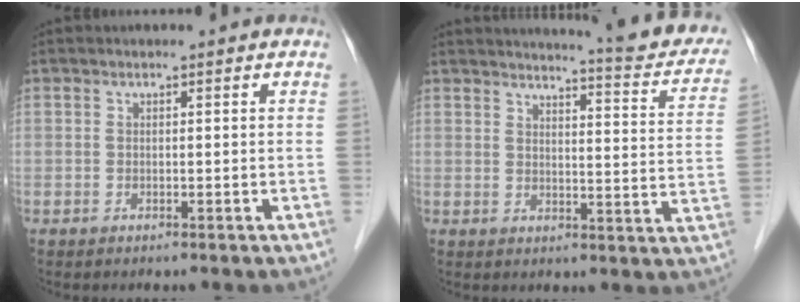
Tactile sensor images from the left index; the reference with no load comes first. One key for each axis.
{"total": 15.7, "fx": 14.2, "fy": 1.5, "fz": 6.5, "tx": -0.074, "ty": -0.052, "tz": 0.150}